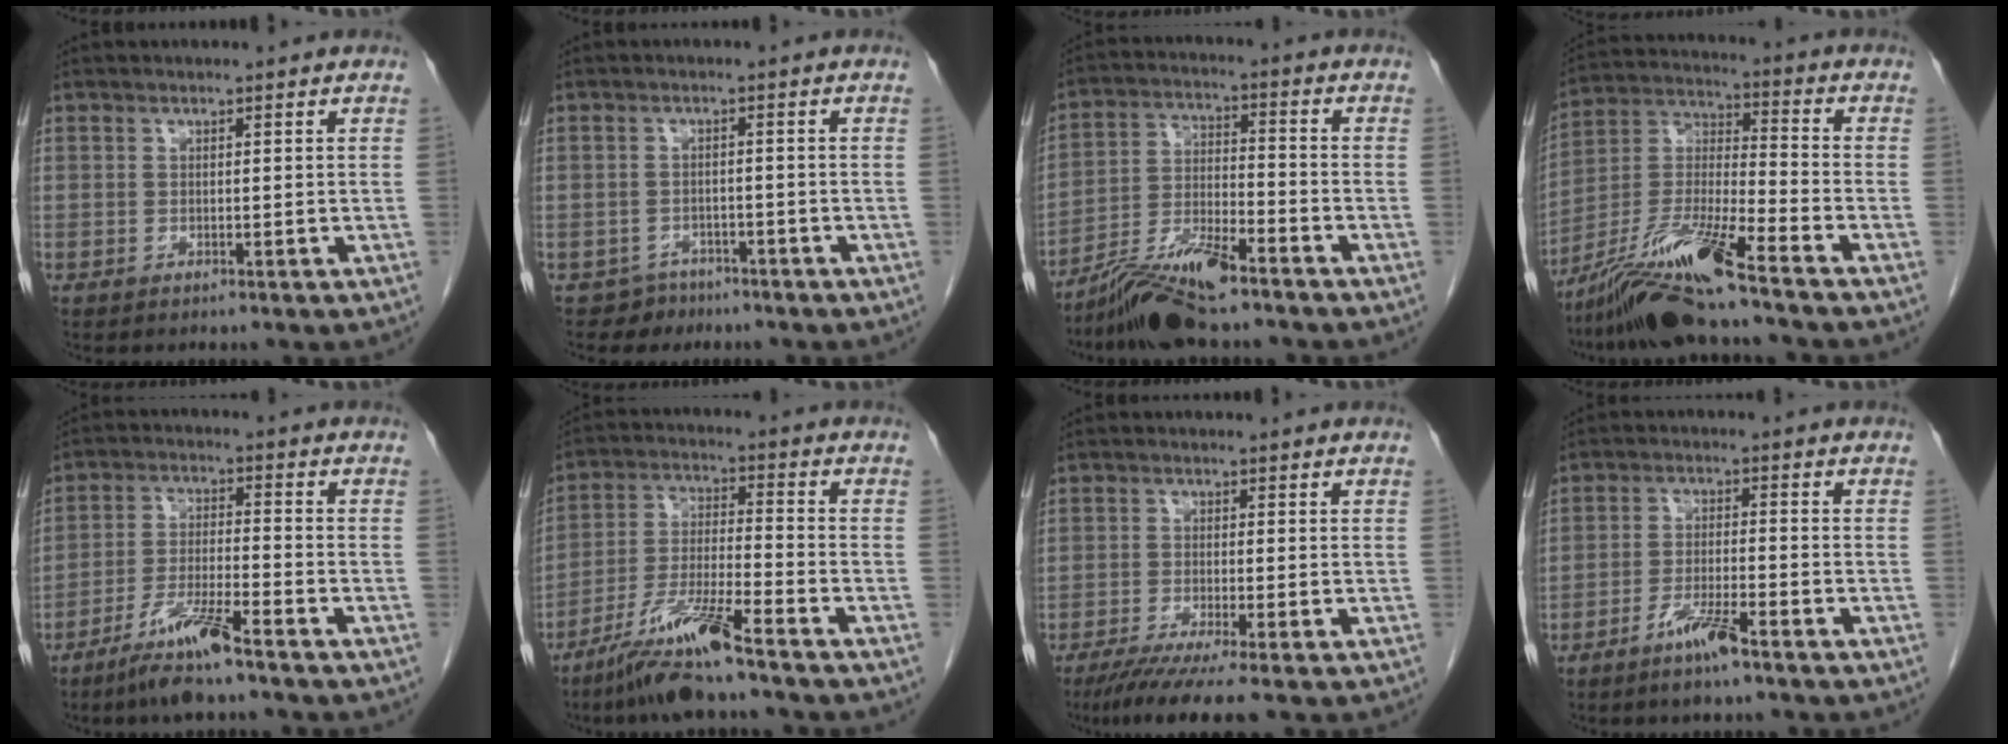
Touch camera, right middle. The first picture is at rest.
{"total": 2.9, "force": [-2.1, 2.0, -0.6], "torque": [0.005, 0.010, -0.030]}
{"total": 9.9, "force": [-8.0, 1.2, 5.7], "torque": [-0.111, -0.008, -0.147]}
{"total": 14.0, "force": [-10.6, 0.0, 9.2], "torque": [-0.185, -0.015, -0.198]}
{"total": 8.5, "force": [-6.1, 0.2, 5.9], "torque": [-0.116, -0.020, -0.119]}
{"total": 11.0, "force": [-8.2, -0.2, 7.3], "torque": [-0.147, -0.026, -0.156]}
{"total": 6.8, "force": [-5.1, -0.7, 4.5], "torque": [-0.068, -0.020, -0.085]}
{"total": 5.3, "force": [-3.7, 0.2, 3.7], "torque": [-0.073, -0.005, -0.071]}